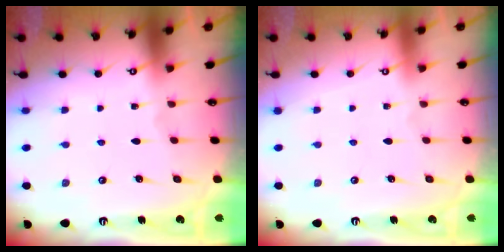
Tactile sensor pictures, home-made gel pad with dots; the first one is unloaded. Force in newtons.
{"total": 4.0, "press": 4.0, "slide": 0.2}